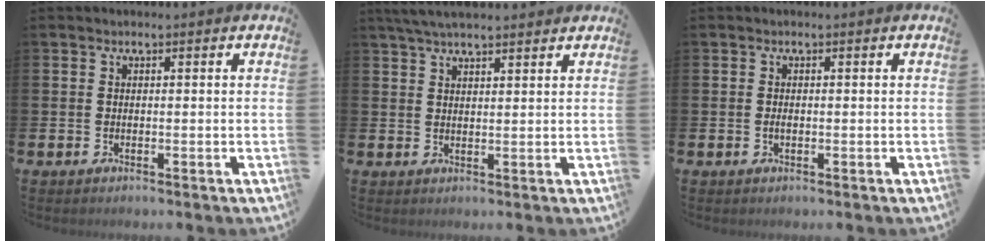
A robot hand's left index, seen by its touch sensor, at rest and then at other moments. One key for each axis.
{"total": 4.1, "fx": 3.8, "fy": 0.7, "fz": 1.5, "tx": -0.038, "ty": -0.006, "tz": 0.069}
{"total": 0.8, "fx": -0.1, "fy": 0.4, "fz": 0.6, "tx": -0.017, "ty": 0.003, "tz": -0.003}